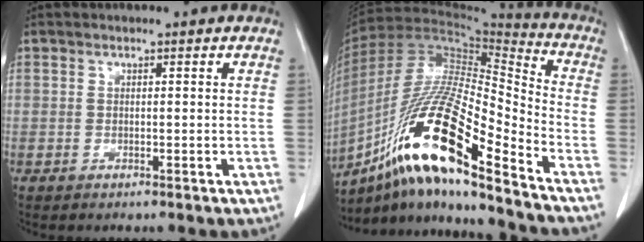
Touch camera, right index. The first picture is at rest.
{"total": 20.5, "force": [-11.9, 2.3, 16.5], "torque": [-0.336, -0.016, -0.213]}